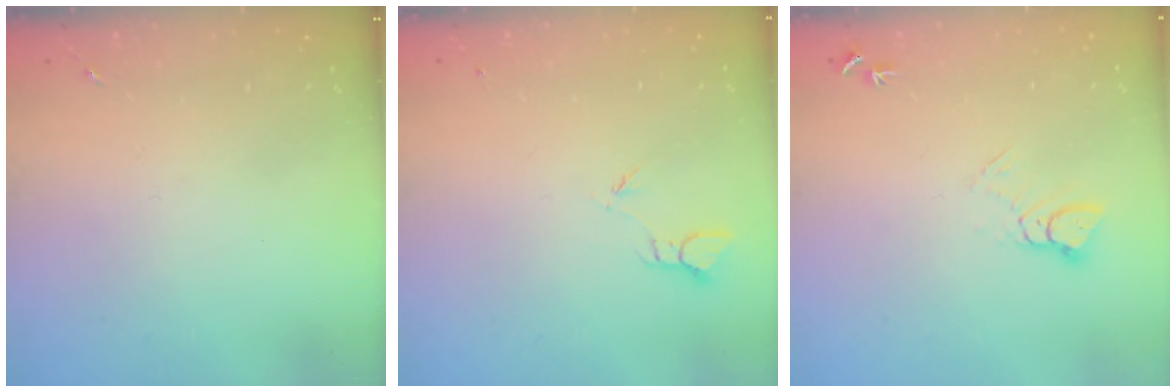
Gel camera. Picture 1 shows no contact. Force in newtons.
{"total": 1.9, "press": 1.9, "slide": 0.1}
{"total": 4.1, "press": 4.1, "slide": 0.3}